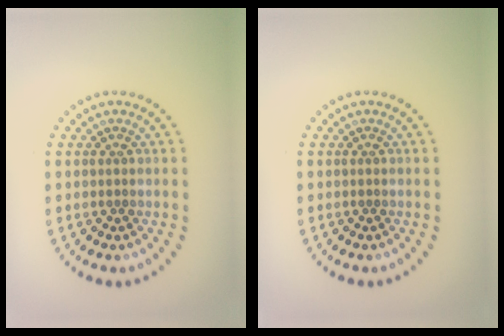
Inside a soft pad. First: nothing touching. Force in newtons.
{"total": 0.0}